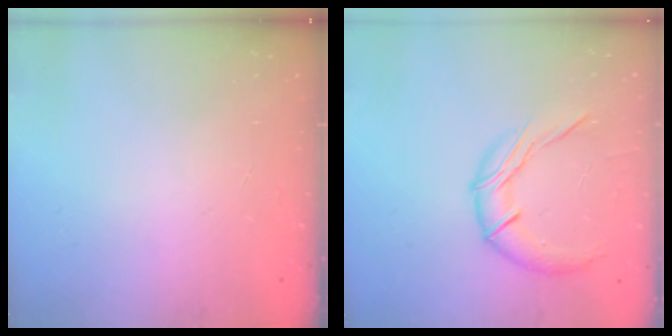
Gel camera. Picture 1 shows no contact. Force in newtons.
{"total": 11.8, "press": 11.8, "slide": 0.6}